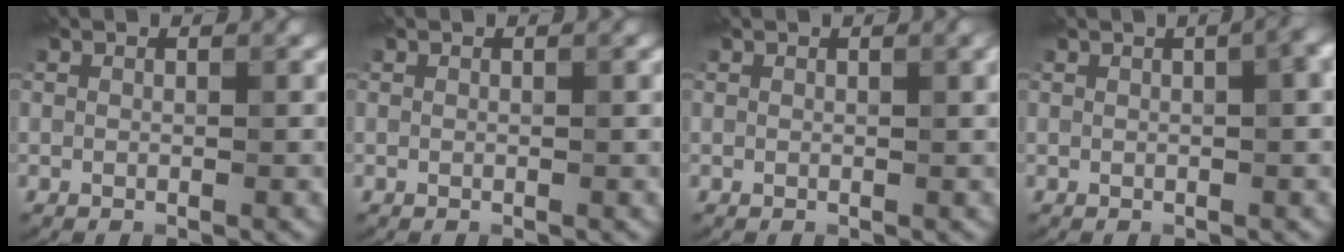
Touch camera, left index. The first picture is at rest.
{"total": 0.0}
{"total": 1.3, "force": [0.5, 0.3, 1.1], "torque": [-0.010, 0.006, 0.005]}
{"total": 4.7, "force": [1.2, 2.1, 4.0], "torque": [-0.019, 0.028, 0.004]}